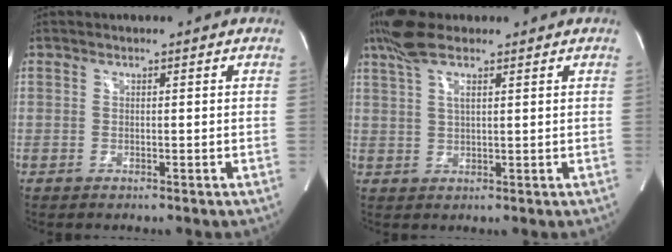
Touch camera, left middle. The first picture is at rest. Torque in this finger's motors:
{"motor_torque": [0.77, -0.45, 0.29, 0.10]}